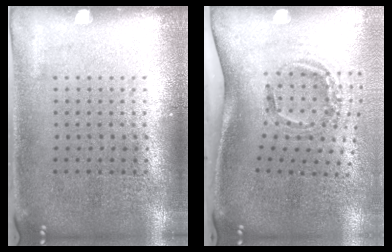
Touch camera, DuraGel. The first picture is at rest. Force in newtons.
{"total": 2.1, "press": 1.2, "slide": 1.7}